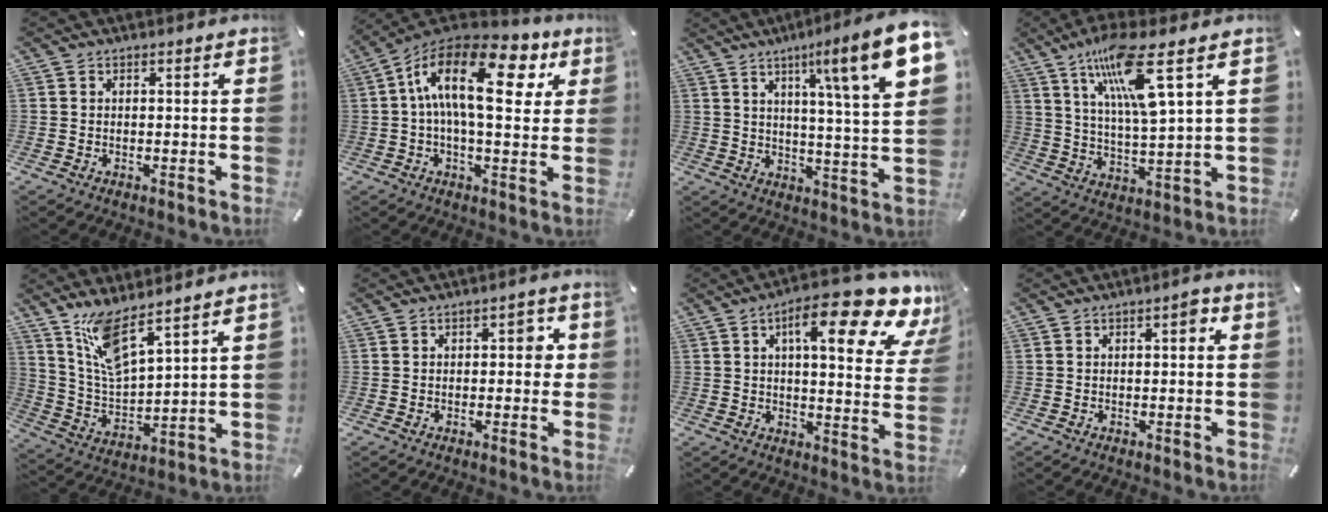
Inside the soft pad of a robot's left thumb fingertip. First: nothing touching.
{"total": 19.7, "force": [5.6, 9.2, 16.5], "torque": [-0.293, -0.020, 0.087]}
{"total": 15.7, "force": [7.7, 1.8, 13.5], "torque": [-0.202, -0.054, 0.100]}
{"total": 15.7, "force": [8.5, 2.8, 12.9], "torque": [-0.246, -0.027, 0.136]}
{"total": 10.2, "force": [8.3, 2.2, 5.6], "torque": [-0.127, -0.046, 0.152]}
{"total": 3.5, "force": [-0.1, 2.1, 2.8], "torque": [-0.032, 0.005, -0.011]}
{"total": 17.8, "force": [10.2, 4.8, 13.9], "torque": [-0.198, -0.061, 0.152]}
{"total": 2.5, "force": [0.3, 1.0, 2.3], "torque": [-0.031, 0.004, -0.002]}